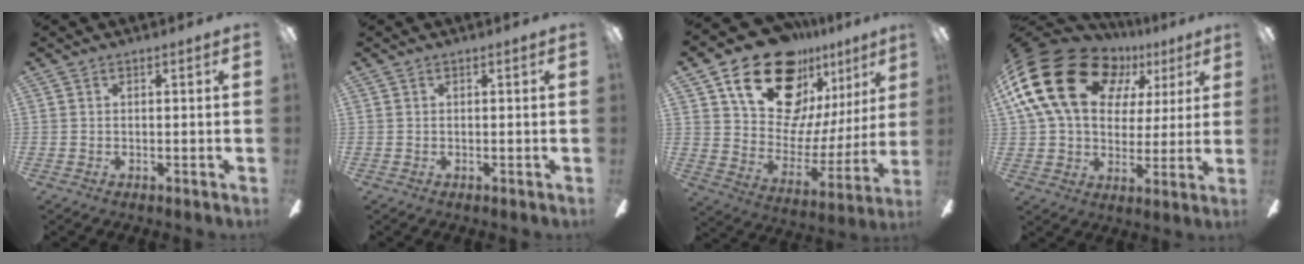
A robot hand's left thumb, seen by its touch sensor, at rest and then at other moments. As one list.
[{"total": 0.0}, {"total": 23.2, "force": [15.5, 13.0, 11.3], "torque": [-0.184, -0.095, 0.289]}, {"total": 23.1, "force": [9.3, 15.9, 13.9], "torque": [-0.278, -0.031, 0.171]}]